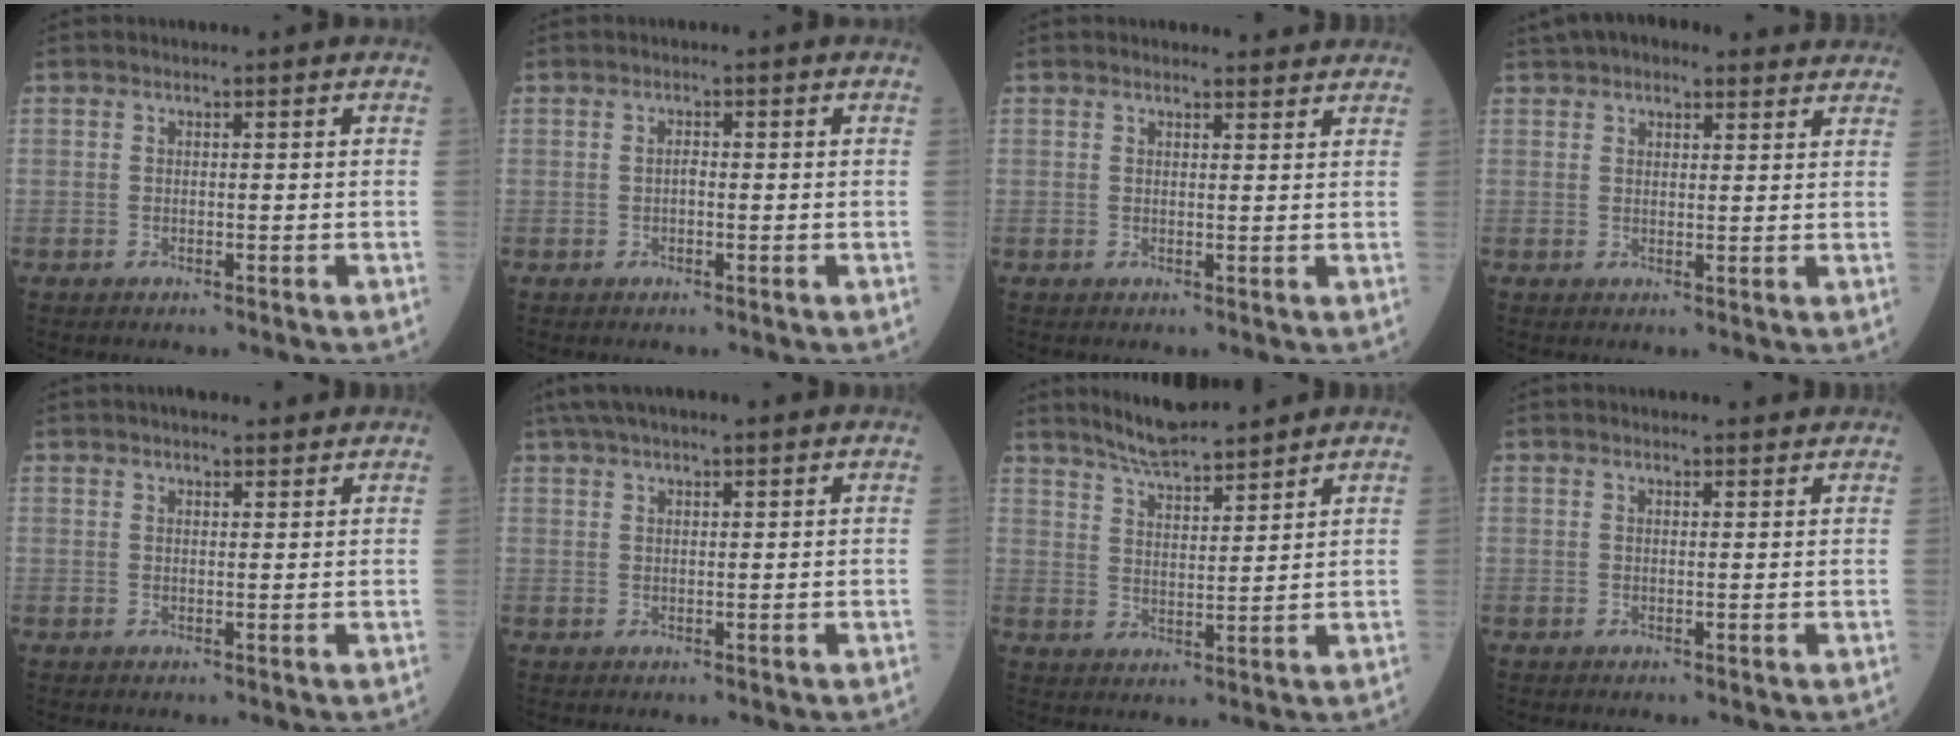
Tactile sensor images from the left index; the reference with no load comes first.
{"total": 0.9, "force": [-0.1, 0.4, 0.8], "torque": [-0.012, 0.004, -0.002]}
{"total": 2.8, "force": [2.7, 0.6, 0.0], "torque": [-0.002, 0.004, 0.028]}
{"total": 10.8, "force": [9.1, 3.9, 4.4], "torque": [-0.056, 0.043, 0.122]}
{"total": 5.7, "force": [5.1, 1.1, 2.3], "torque": [-0.027, 0.020, 0.067]}
{"total": 9.4, "force": [7.8, 1.3, 5.1], "torque": [-0.085, 0.046, 0.121]}
{"total": 9.3, "force": [8.5, 1.0, 3.6], "torque": [-0.065, 0.014, 0.150]}
{"total": 3.2, "force": [3.2, 0.5, 0.5], "torque": [-0.006, 0.010, 0.035]}